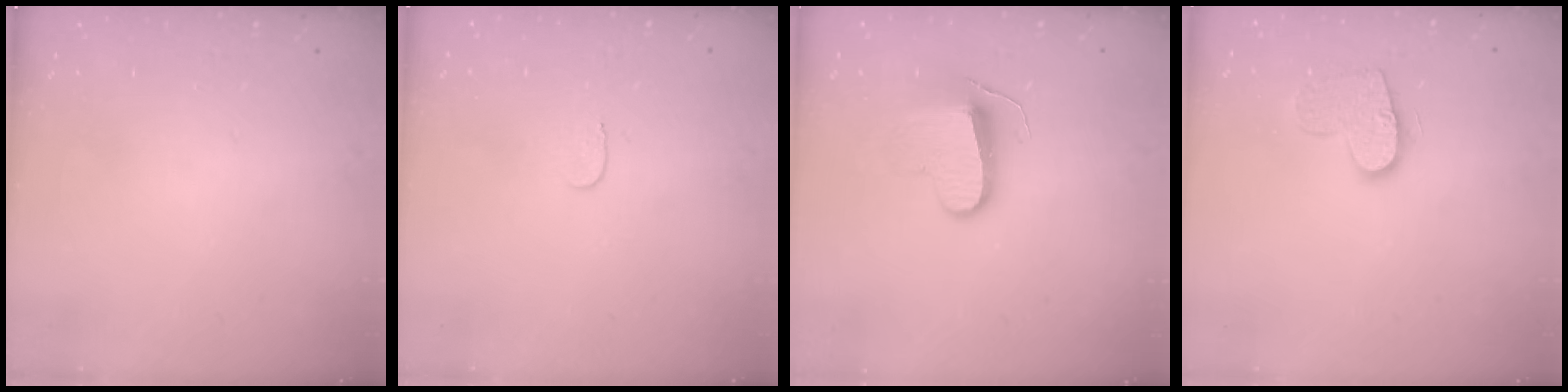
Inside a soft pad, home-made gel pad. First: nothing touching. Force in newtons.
{"total": 3.1, "press": 3.1, "slide": 0.3}
{"total": 11.2, "press": 11.1, "slide": 0.8}
{"total": 11.4, "press": 11.3, "slide": 0.6}